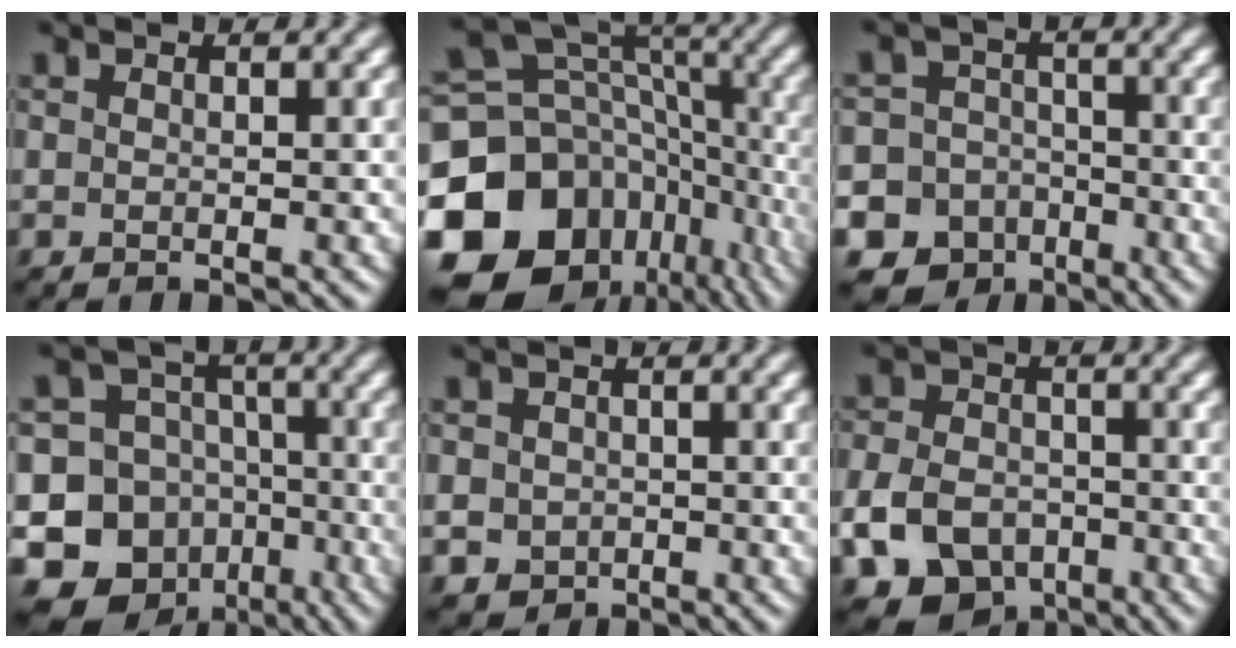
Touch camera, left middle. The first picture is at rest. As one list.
[{"total": 18.1, "force": [-7.5, 13.9, 8.9], "torque": [-0.209, -0.004, -0.116]}, {"total": 14.0, "force": [-8.6, 10.8, 1.8], "torque": [-0.047, -0.051, -0.142]}, {"total": 15.6, "force": [-8.4, 12.3, 4.3], "torque": [-0.103, -0.033, -0.117]}, {"total": 2.4, "force": [-0.8, 2.1, 0.6], "torque": [-0.016, -0.007, -0.009]}, {"total": 9.6, "force": [-5.2, 6.7, 4.6], "torque": [-0.083, -0.028, -0.105]}]